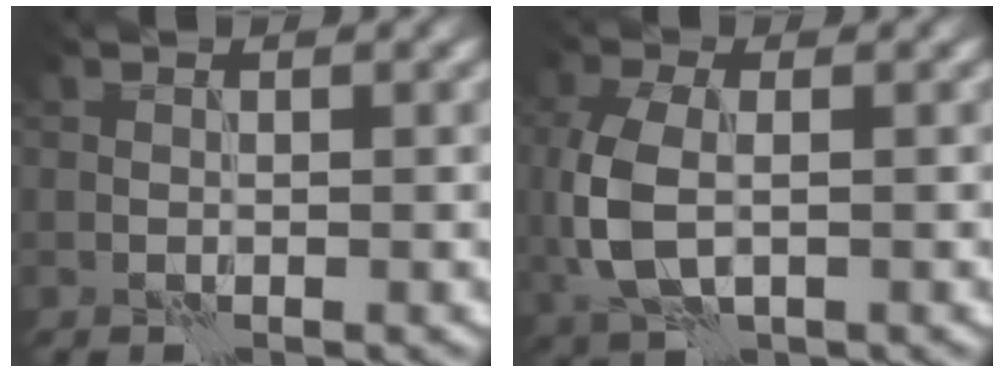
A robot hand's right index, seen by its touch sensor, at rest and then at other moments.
{"total": 5.6, "force": [-0.2, 3.4, 4.5], "torque": [-0.113, -0.003, 0.000]}